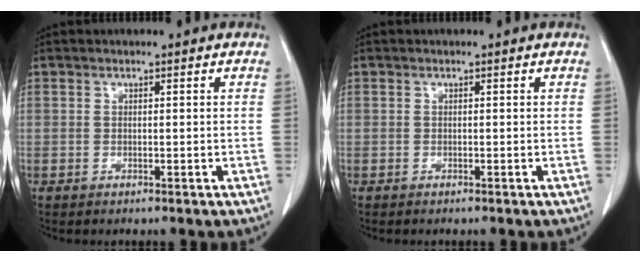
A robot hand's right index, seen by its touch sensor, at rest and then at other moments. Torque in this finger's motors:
{"motor_torque": [0.03, -0.02, -0.03, -0.01]}